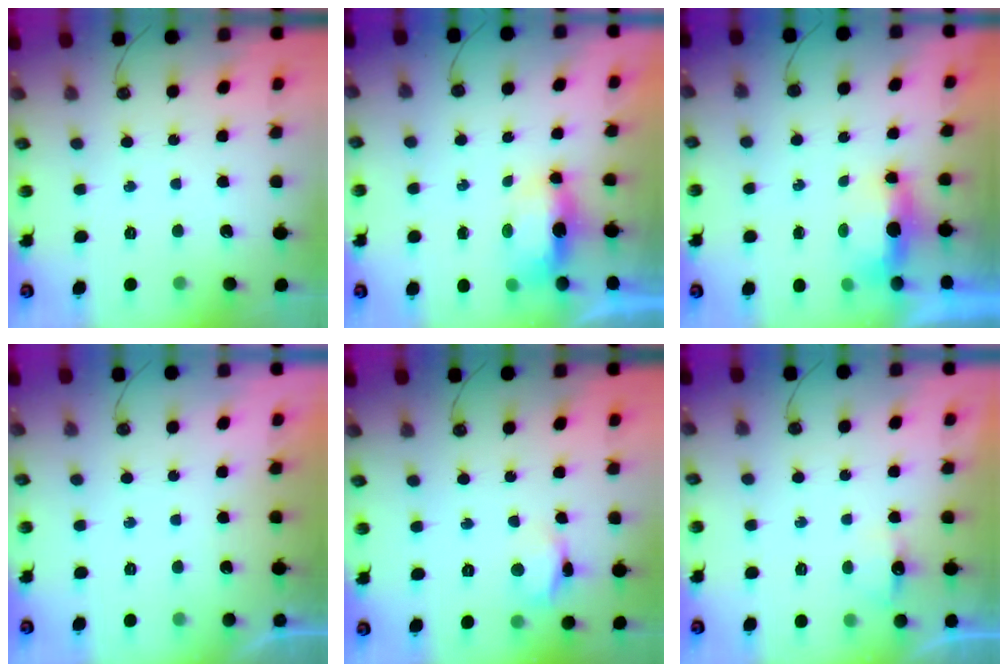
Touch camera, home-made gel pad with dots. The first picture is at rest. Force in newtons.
{"total": 9.9, "press": 6.8, "slide": 7.2}
{"total": 6.6, "press": 5.4, "slide": 3.9}
{"total": 0.0}
{"total": 7.1, "press": 7.1, "slide": 0.5}
{"total": 4.6, "press": 4.5, "slide": 0.6}